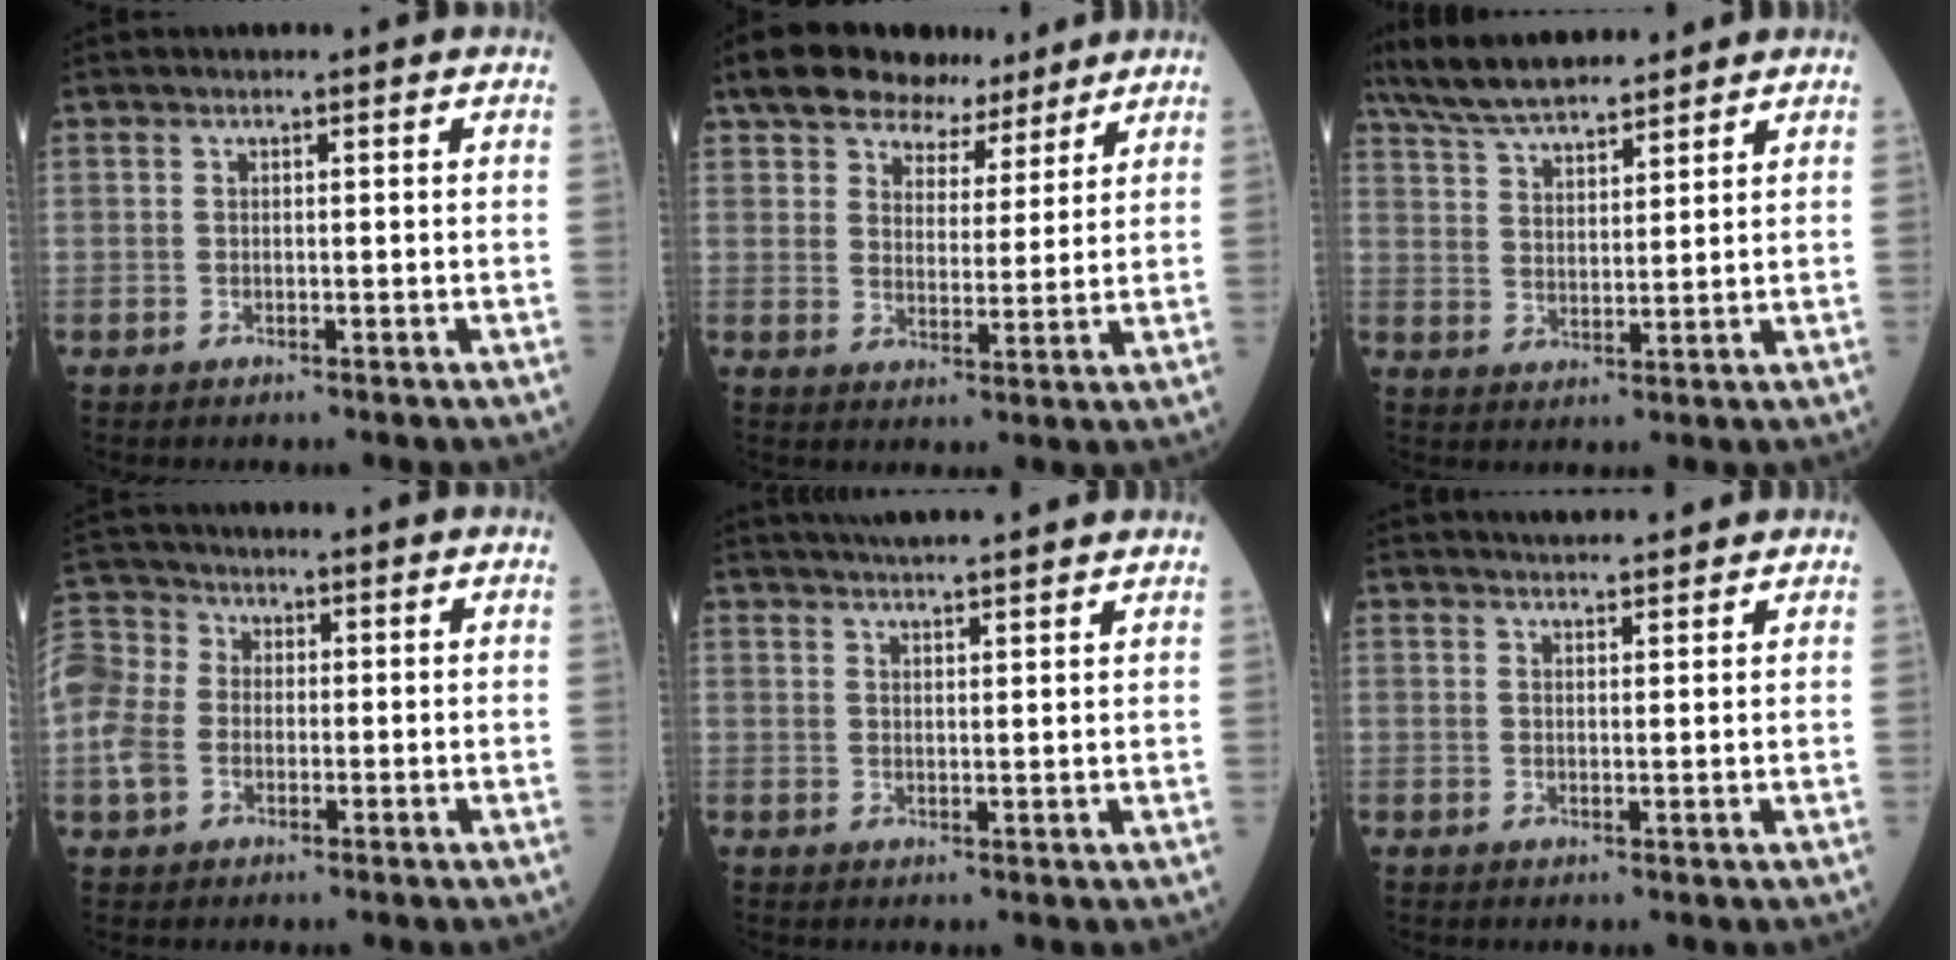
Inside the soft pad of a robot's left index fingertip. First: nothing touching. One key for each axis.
{"total": 10.3, "fx": 8.1, "fy": 5.1, "fz": 3.8, "tx": -0.056, "ty": 0.028, "tz": 0.128}
{"total": 11.3, "fx": 9.8, "fy": 2.2, "fz": 5.1, "tx": -0.097, "ty": 0.027, "tz": 0.179}
{"total": 14.8, "fx": -0.1, "fy": 12.6, "fz": 7.9, "tx": -0.243, "ty": 0.040, "tz": 0.000}
{"total": 11.5, "fx": 10.5, "fy": 0.0, "fz": 4.8, "tx": -0.076, "ty": 0.024, "tz": 0.139}
{"total": 5.7, "fx": 5.4, "fy": 0.6, "fz": 1.6, "tx": -0.025, "ty": 0.024, "tz": 0.071}